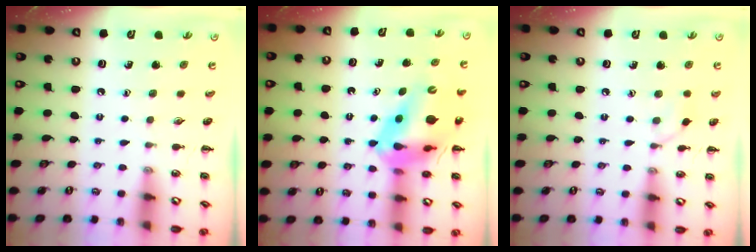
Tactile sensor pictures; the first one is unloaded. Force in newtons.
{"total": 12.9, "press": 12.3, "slide": 4.0}
{"total": 5.3, "press": 5.1, "slide": 1.7}